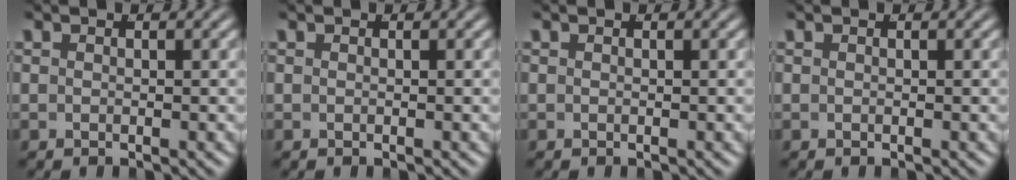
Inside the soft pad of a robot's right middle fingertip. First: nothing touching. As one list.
[{"total": 0.0}, {"total": 0.0}, {"total": 0.0}]